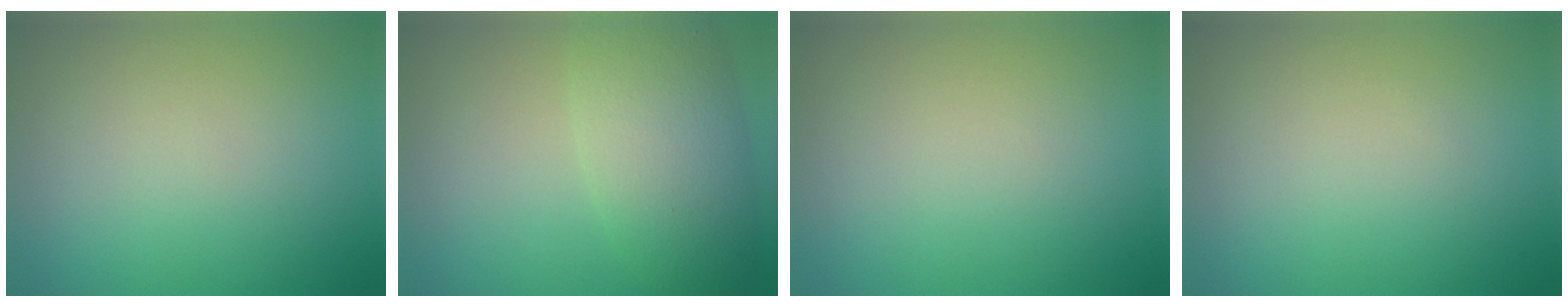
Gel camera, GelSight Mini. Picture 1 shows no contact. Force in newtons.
{"total": 6.4, "press": 6.4, "slide": 0.3}
{"total": 0.0}
{"total": 0.0}